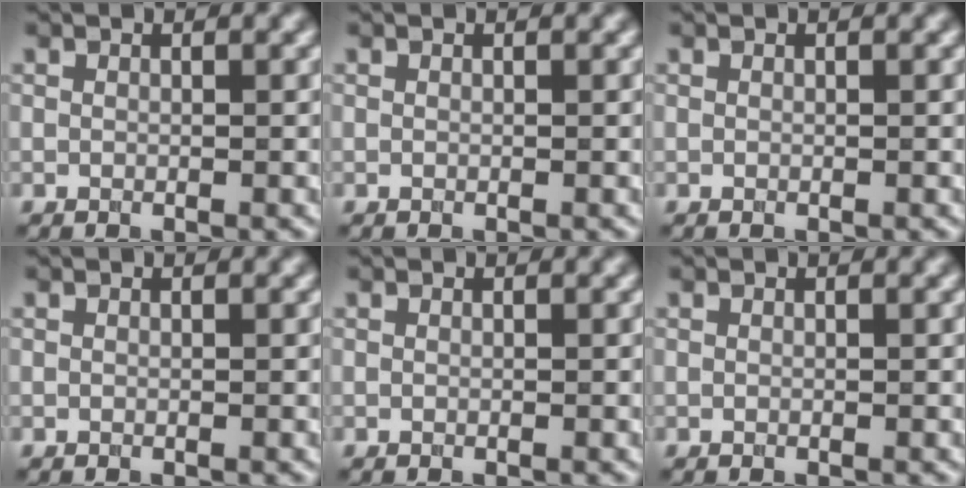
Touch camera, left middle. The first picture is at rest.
{"total": 0.0}
{"total": 0.0}
{"total": 0.0}
{"total": 0.0}
{"total": 0.0}